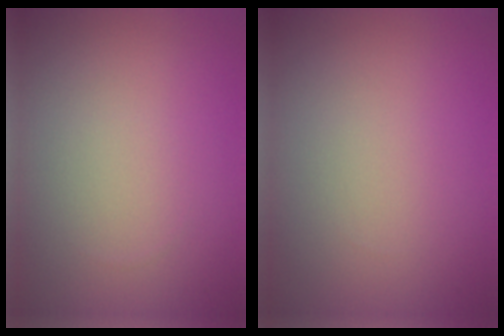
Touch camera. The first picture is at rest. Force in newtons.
{"total": 0.0}